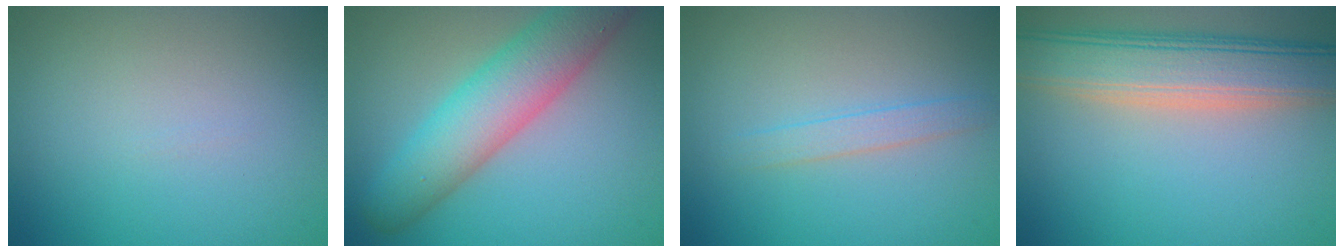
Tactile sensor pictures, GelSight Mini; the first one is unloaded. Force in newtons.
{"total": 7.3, "press": 7.3, "slide": 0.4}
{"total": 1.6, "press": 1.6, "slide": 0.1}
{"total": 7.5, "press": 7.4, "slide": 0.6}